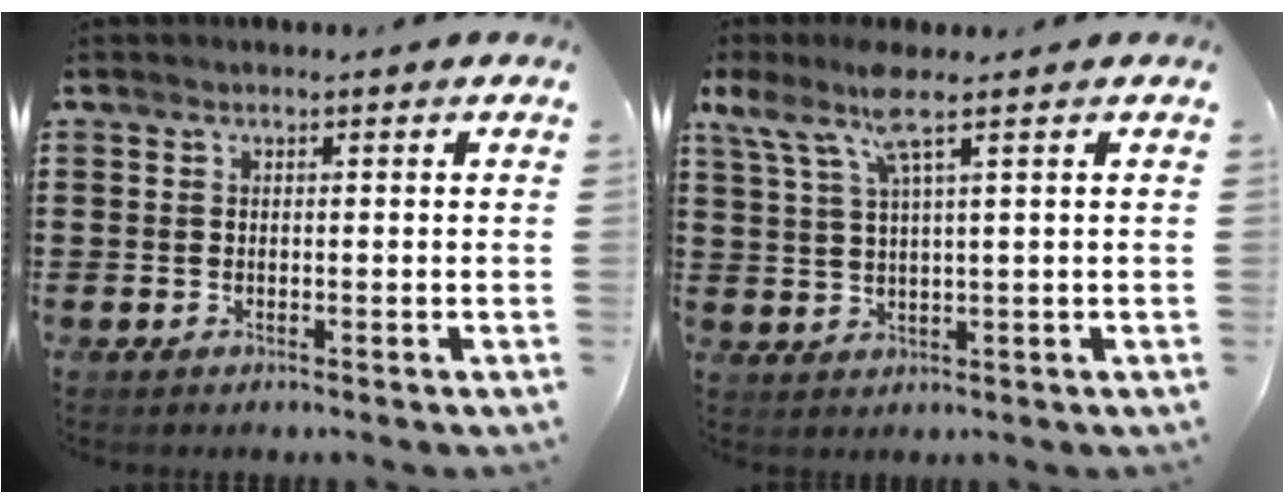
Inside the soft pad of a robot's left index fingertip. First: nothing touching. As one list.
[{"total": 7.3, "force": [3.9, 0.9, 6.1], "torque": [-0.139, 0.002, 0.065]}]